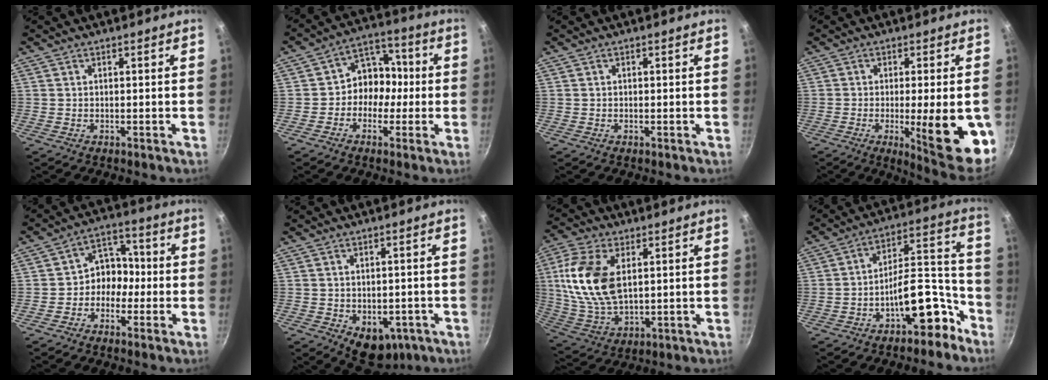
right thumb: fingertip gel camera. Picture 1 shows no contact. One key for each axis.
{"total": 8.8, "fx": -1.2, "fy": 7.4, "fz": 4.5, "tx": -0.011, "ty": 0.035, "tz": -0.034}
{"total": 0.0}
{"total": 15.8, "fx": -3.5, "fy": 3.7, "fz": 14.9, "tx": -0.177, "ty": -0.001, "tz": -0.038}
{"total": 6.9, "fx": -1.7, "fy": 5.8, "fz": 3.3, "tx": 0.002, "ty": 0.035, "tz": -0.041}
{"total": 8.5, "fx": -2.9, "fy": 5.7, "fz": 5.6, "tx": -0.044, "ty": 0.003, "tz": -0.022}
{"total": 15.8, "fx": 3.3, "fy": 8.9, "fz": 12.6, "tx": -0.243, "ty": -0.008, "tz": 0.069}
{"total": 13.2, "fx": -7.5, "fy": 6.0, "fz": 9.1, "tx": -0.077, "ty": 0.100, "tz": -0.104}